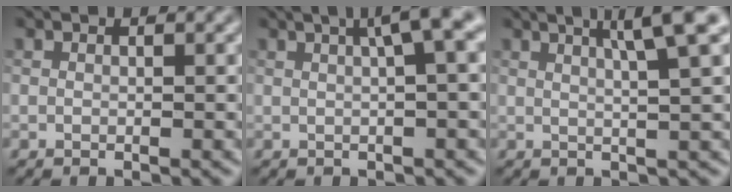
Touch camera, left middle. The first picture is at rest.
{"total": 4.5, "force": [1.4, 0.9, 4.2], "torque": [-0.052, 0.020, 0.019]}
{"total": 5.0, "force": [2.3, 0.7, 4.4], "torque": [-0.055, 0.014, 0.033]}